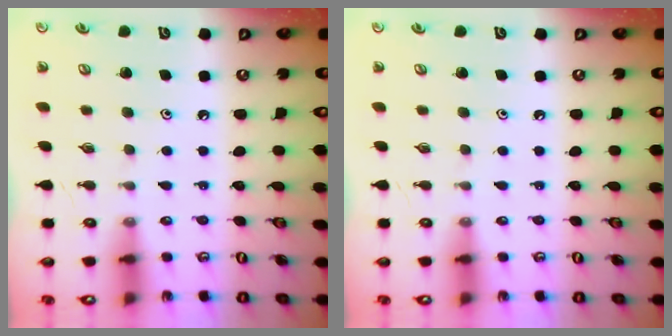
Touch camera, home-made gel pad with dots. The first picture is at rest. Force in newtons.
{"total": 0.0}